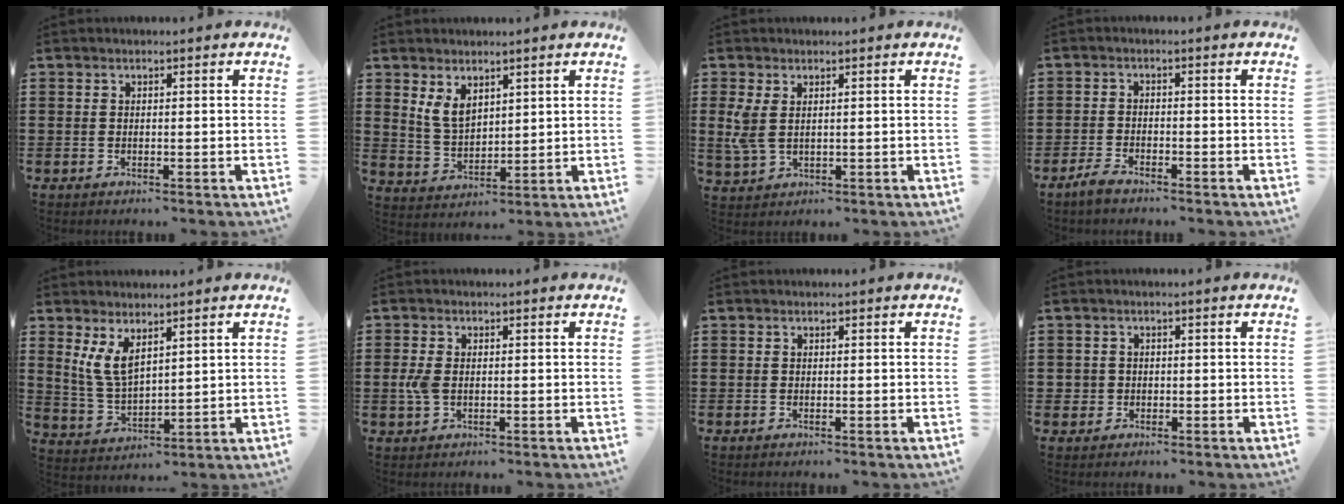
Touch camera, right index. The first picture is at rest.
{"total": 4.4, "force": [2.5, 2.5, 2.6], "torque": [-0.067, 0.003, 0.045]}
{"total": 4.1, "force": [0.8, 2.2, 3.3], "torque": [-0.091, -0.001, 0.010]}
{"total": 2.4, "force": [-2.2, 0.4, 0.7], "torque": [-0.021, 0.004, -0.048]}
{"total": 5.6, "force": [2.9, 2.6, 4.0], "torque": [-0.103, -0.005, 0.050]}
{"total": 3.3, "force": [-0.2, 2.1, 2.6], "torque": [-0.073, -0.002, -0.011]}
{"total": 0.0}
{"total": 1.5, "force": [-0.4, 1.4, 0.0], "torque": [-0.005, 0.006, -0.011]}